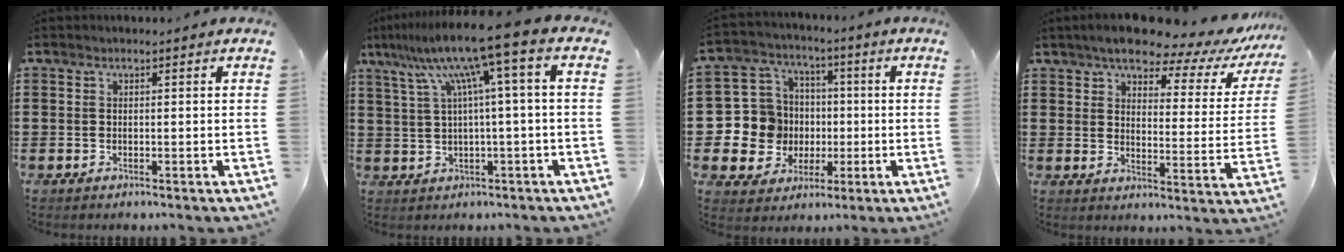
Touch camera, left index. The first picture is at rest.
{"total": 8.5, "force": [3.3, -1.1, 7.8], "torque": [-0.166, -0.029, 0.044]}
{"total": 9.5, "force": [-0.5, 9.4, 1.4], "torque": [-0.089, 0.001, -0.002]}
{"total": 7.4, "force": [6.5, 1.5, 3.1], "torque": [-0.078, -0.038, 0.110]}